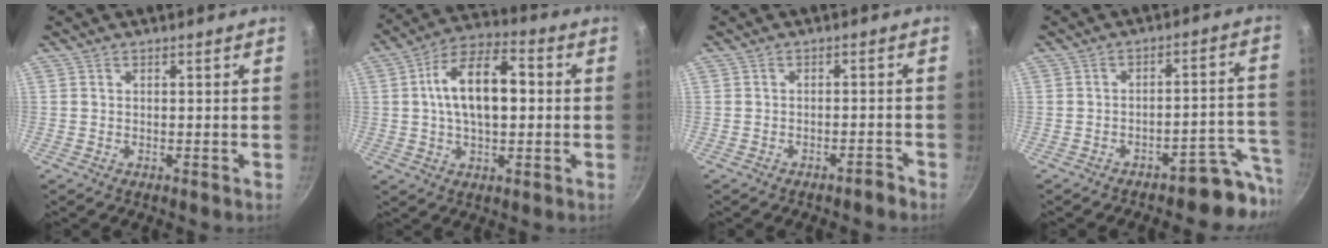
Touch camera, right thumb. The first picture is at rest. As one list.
[{"total": 14.5, "force": [1.4, 7.5, 12.4], "torque": [-0.207, 0.024, 0.017]}, {"total": 1.8, "force": [-1.6, 0.4, 0.7], "torque": [-0.012, 0.016, -0.022]}, {"total": 8.4, "force": [-7.2, 2.4, 3.6], "torque": [-0.002, 0.112, -0.099]}]